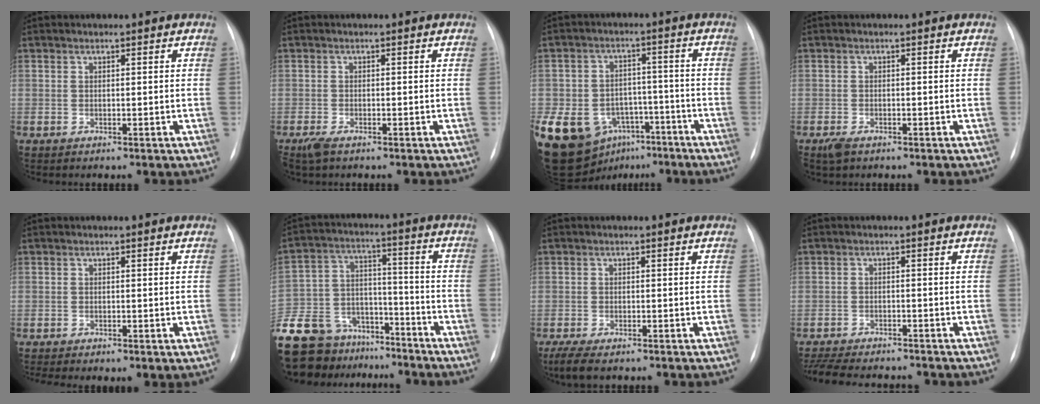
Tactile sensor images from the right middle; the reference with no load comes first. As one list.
[{"total": 2.6, "force": [-1.8, 0.9, 1.7], "torque": [-0.042, -0.007, -0.029]}, {"total": 22.3, "force": [-11.0, 16.3, 10.4], "torque": [-0.277, 0.015, -0.156]}, {"total": 2.2, "force": [-1.5, 1.0, 1.3], "torque": [-0.031, -0.004, -0.021]}, {"total": 2.4, "force": [-1.3, 0.7, 1.8], "torque": [-0.033, -0.005, -0.016]}, {"total": 20.6, "force": [-17.0, 9.8, 6.3], "torque": [-0.166, 0.023, -0.277]}, {"total": 4.4, "force": [-3.3, 1.1, 2.8], "torque": [-0.059, -0.016, -0.049]}, {"total": 12.2, "force": [-11.0, 2.6, 4.7], "torque": [-0.093, -0.010, -0.154]}]